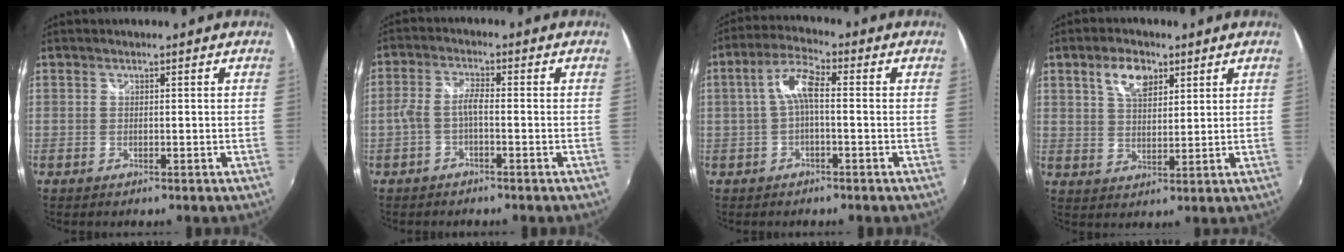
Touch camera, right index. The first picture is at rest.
{"total": 3.5, "force": [-1.5, 0.6, 3.0], "torque": [-0.073, 0.008, -0.030]}
{"total": 5.7, "force": [-0.3, 1.5, 5.5], "torque": [-0.116, 0.017, -0.005]}
{"total": 6.6, "force": [3.6, 3.5, 4.3], "torque": [-0.074, 0.012, 0.065]}